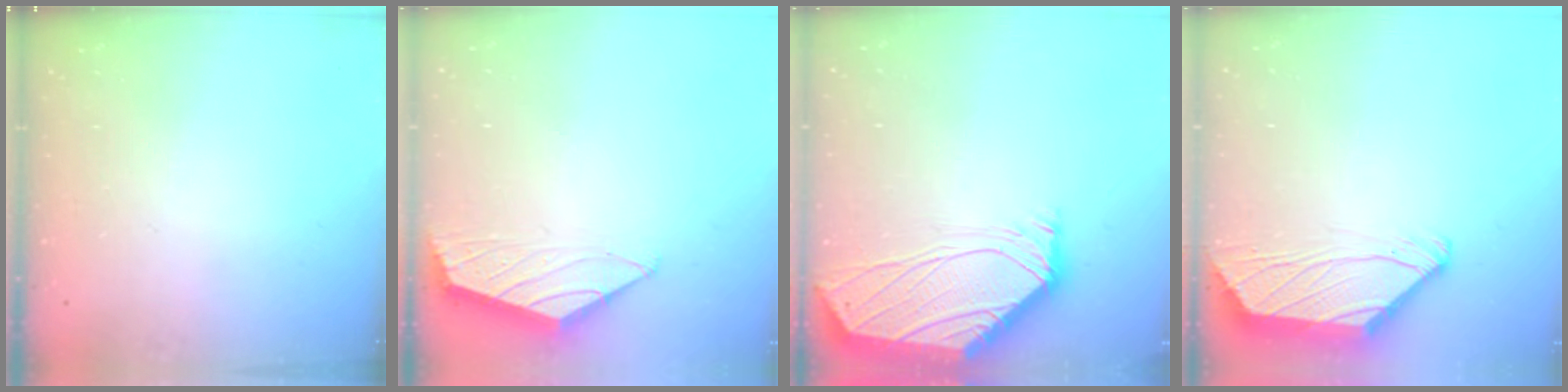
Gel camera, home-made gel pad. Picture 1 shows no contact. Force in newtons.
{"total": 1.6, "press": 1.5, "slide": 0.4}
{"total": 0.0}
{"total": 1.6, "press": 1.5, "slide": 0.6}